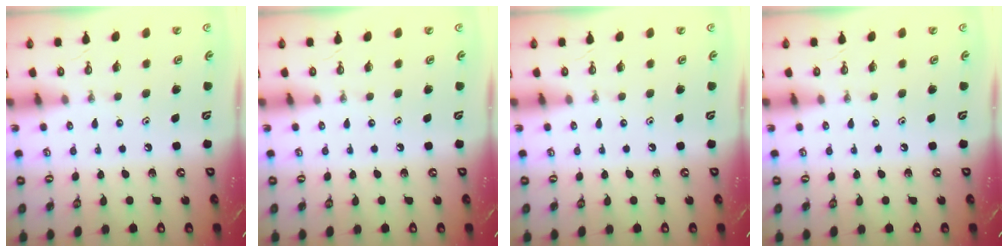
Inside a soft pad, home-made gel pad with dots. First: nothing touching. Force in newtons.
{"total": 0.0}
{"total": 0.0}
{"total": 0.0}